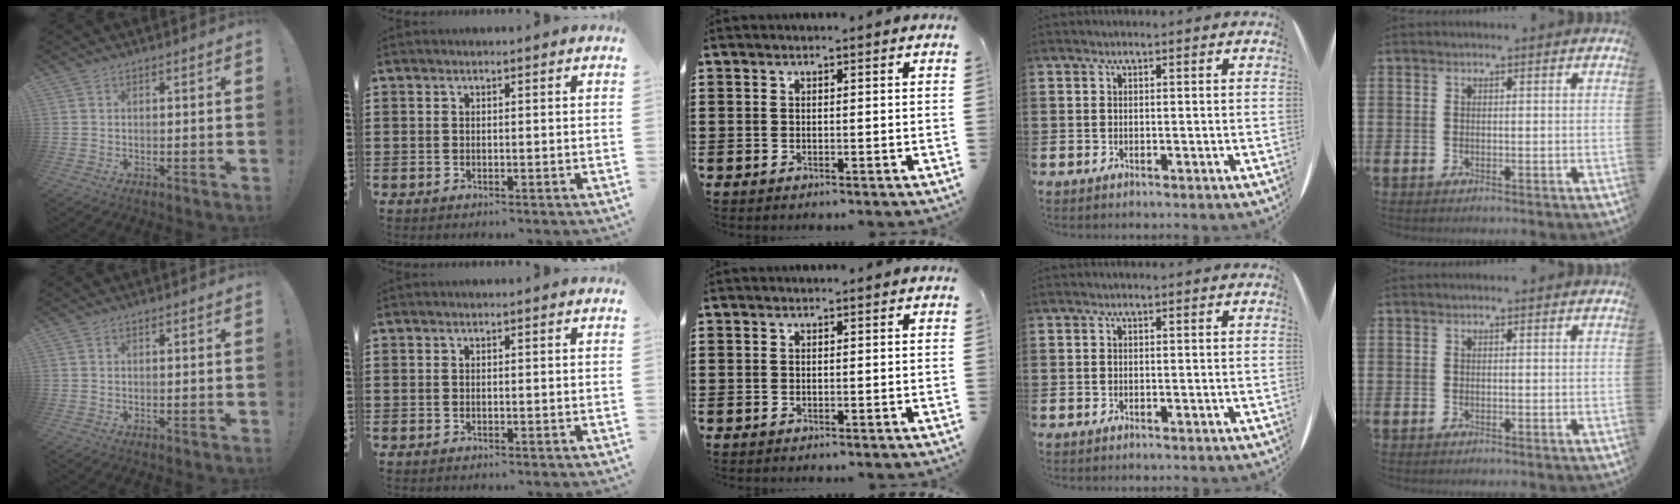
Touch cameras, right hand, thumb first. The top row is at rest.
{}